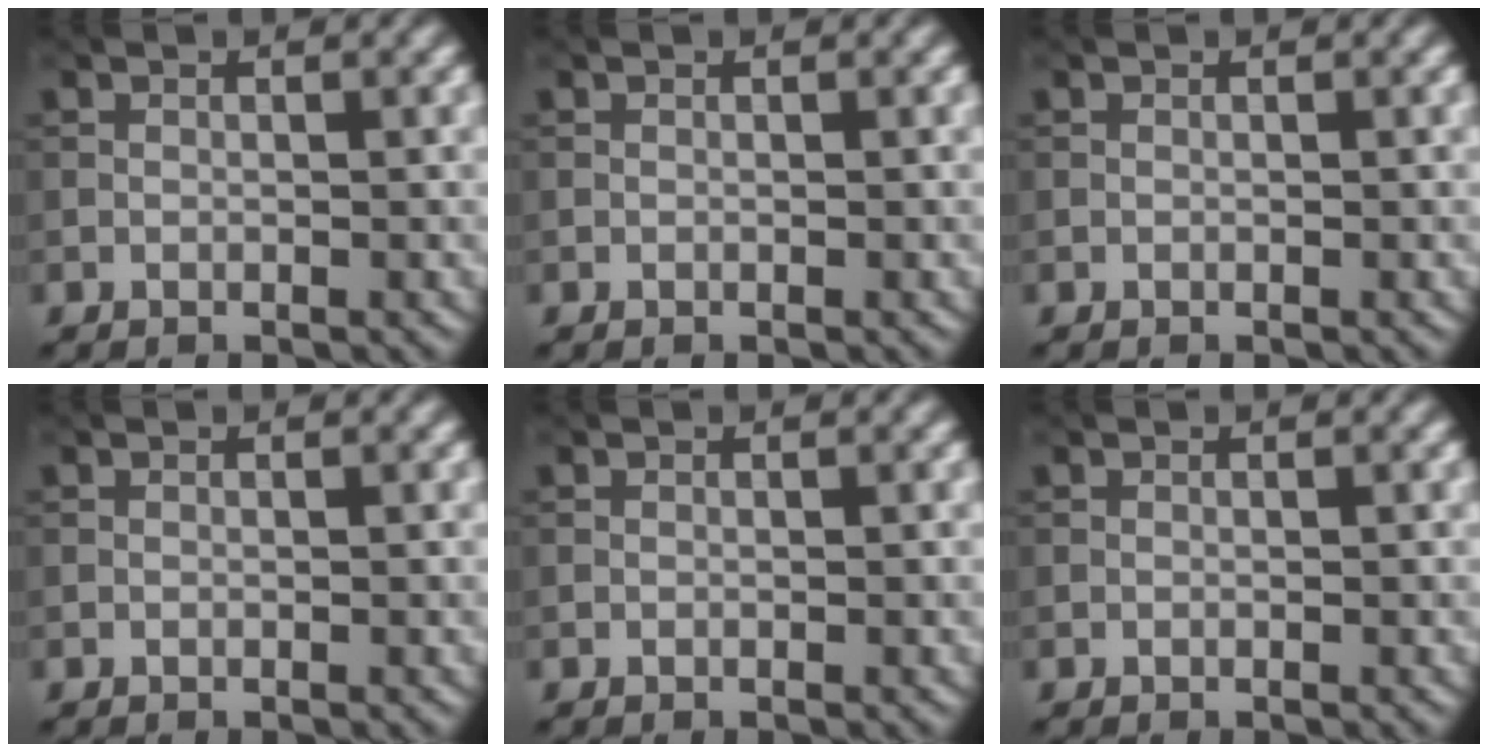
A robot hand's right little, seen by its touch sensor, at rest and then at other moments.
{"total": 0.0}
{"total": 0.0}
{"total": 0.0}
{"total": 0.0}
{"total": 0.0}